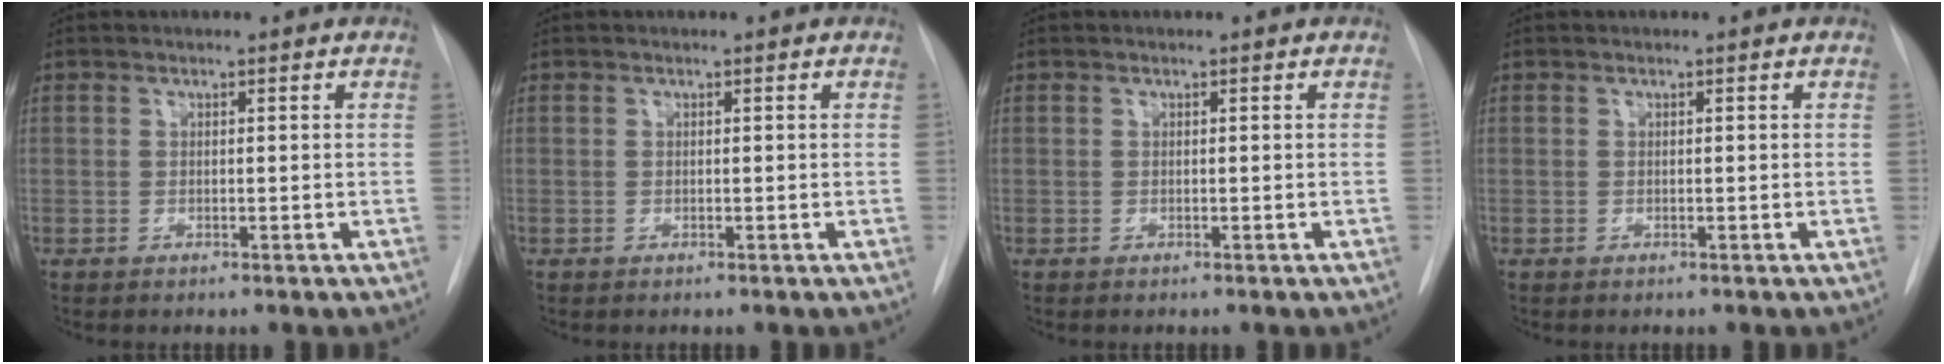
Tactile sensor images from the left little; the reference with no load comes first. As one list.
[{"total": 0.0}, {"total": 0.0}, {"total": 0.0}]